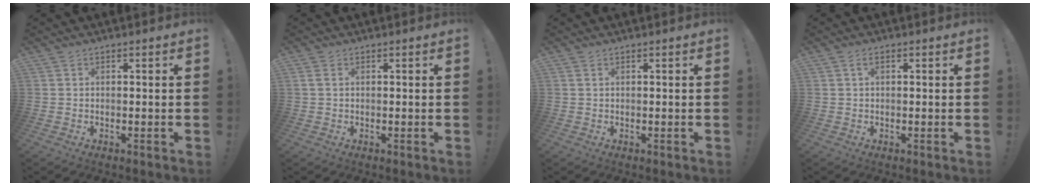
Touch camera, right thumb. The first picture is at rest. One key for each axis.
{"total": 1.5, "fx": 0.6, "fy": 0.9, "fz": 1.0, "tx": -0.027, "ty": 0.007, "tz": 0.013}
{"total": 0.7, "fx": 0.4, "fy": 0.4, "fz": 0.5, "tx": -0.015, "ty": 0.003, "tz": 0.009}
{"total": 1.3, "fx": 0.1, "fy": 0.6, "fz": 1.2, "tx": -0.016, "ty": 0.001, "tz": 0.000}